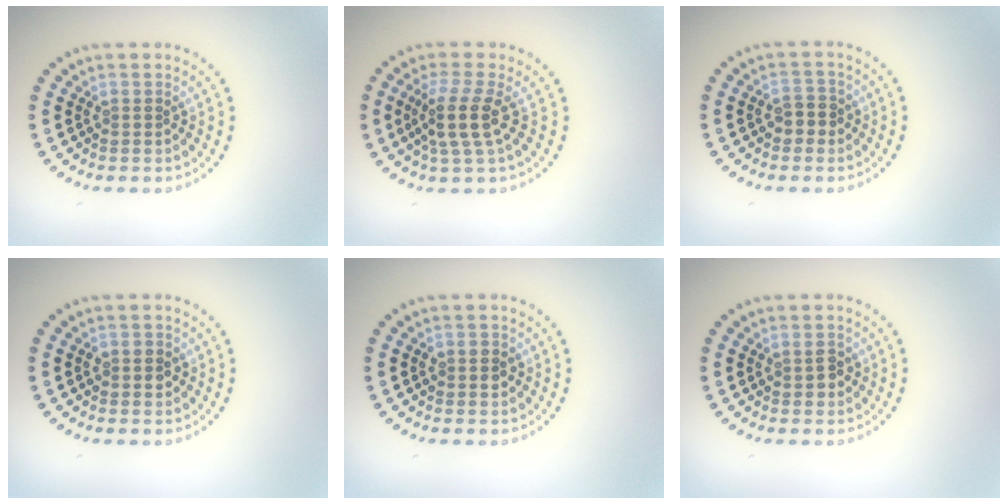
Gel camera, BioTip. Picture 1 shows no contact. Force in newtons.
{"total": 3.4, "press": 2.7, "slide": 2.1}
{"total": 1.9, "press": 1.9, "slide": 0.5}
{"total": 1.4, "press": 1.4, "slide": 0.4}
{"total": 1.4, "press": 1.4, "slide": 0.3}
{"total": 1.4, "press": 1.4, "slide": 0.2}